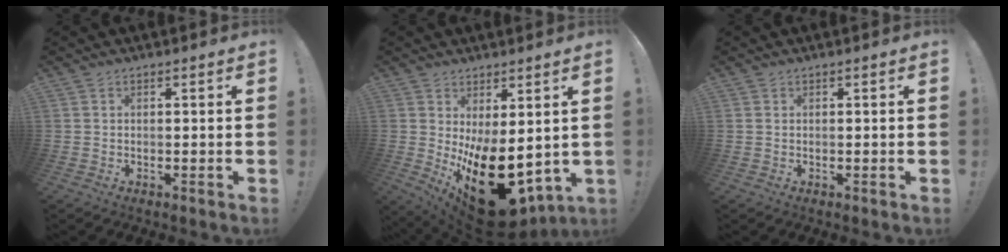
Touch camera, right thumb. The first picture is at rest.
{"total": 19.8, "force": [-4.7, 9.8, 16.6], "torque": [-0.221, 0.013, -0.051]}
{"total": 0.5, "force": [0.2, 0.4, 0.2], "torque": [-0.010, 0.004, 0.006]}